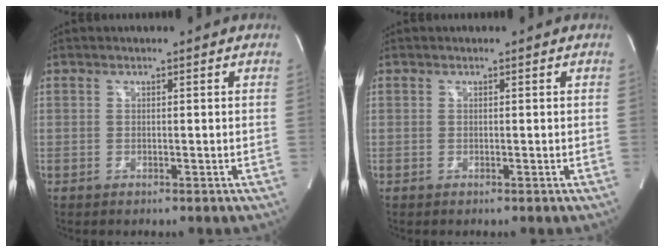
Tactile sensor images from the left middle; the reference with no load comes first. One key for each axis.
{"total": 0.0}